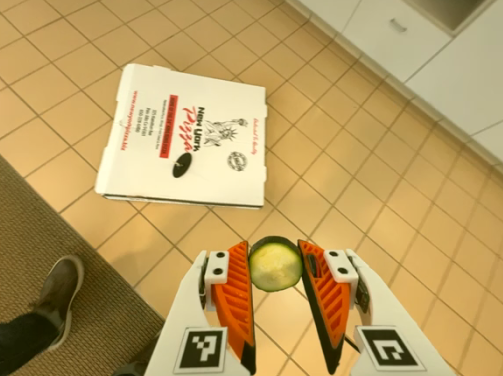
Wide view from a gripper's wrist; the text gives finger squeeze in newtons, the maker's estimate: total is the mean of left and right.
{"total": 7.0, "left": 7.0, "right": 7.0}